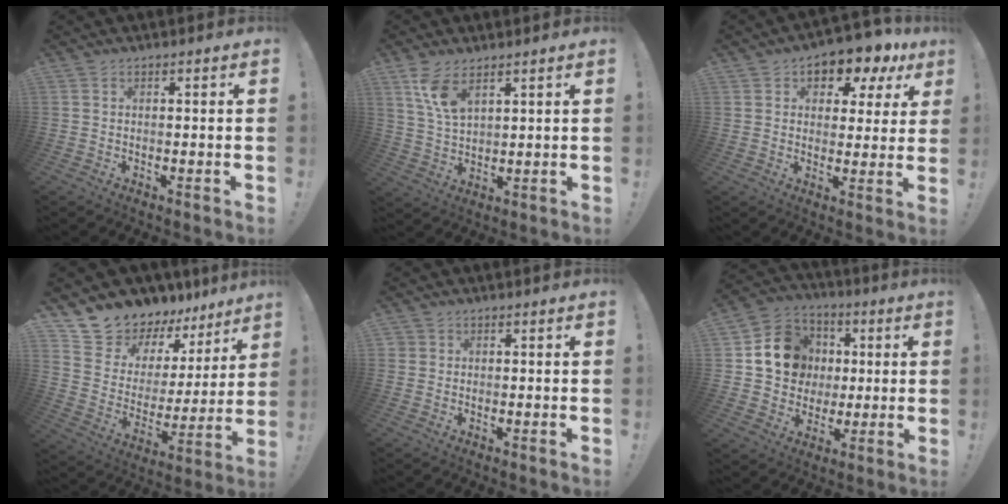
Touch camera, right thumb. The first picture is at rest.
{"total": 8.0, "force": [5.1, 3.5, 5.1], "torque": [-0.093, -0.029, 0.091]}
{"total": 6.8, "force": [4.8, 4.0, 2.8], "torque": [-0.033, -0.043, 0.083]}
{"total": 11.5, "force": [10.7, 4.2, -0.1], "torque": [-0.013, -0.108, 0.201]}
{"total": 1.3, "force": [0.4, 1.2, 0.2], "torque": [-0.003, 0.001, 0.008]}
{"total": 14.9, "force": [2.6, 13.5, 5.7], "torque": [-0.069, 0.002, 0.068]}